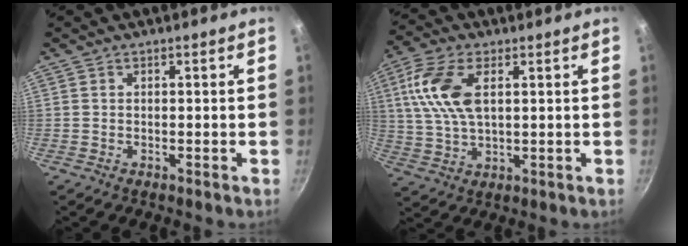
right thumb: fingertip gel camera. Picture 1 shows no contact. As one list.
[{"total": 11.6, "force": [3.1, 6.0, 9.4], "torque": [-0.190, 0.003, 0.057]}]